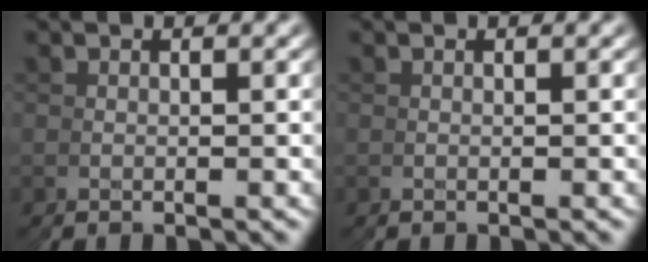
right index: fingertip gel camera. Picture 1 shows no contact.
{"total": 0.0}